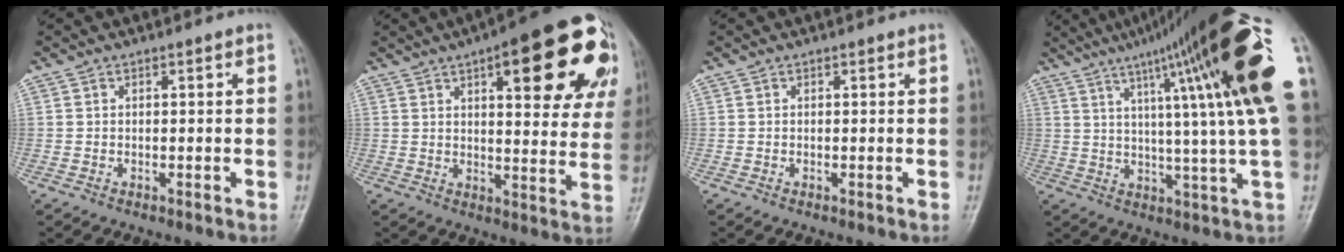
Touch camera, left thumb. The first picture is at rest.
{"total": 23.7, "force": [10.1, 7.9, 19.9], "torque": [-0.227, -0.010, 0.127]}
{"total": 0.0}
{"total": 26.0, "force": [10.0, 1.6, 24.0], "torque": [-0.313, 0.002, 0.142]}